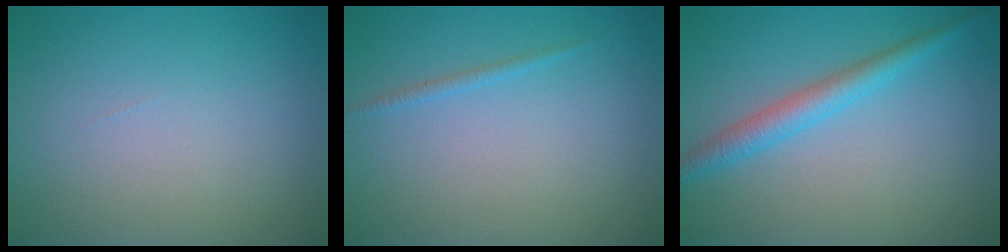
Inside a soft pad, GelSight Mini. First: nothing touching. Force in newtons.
{"total": 0.7, "press": 0.7, "slide": 0.1}
{"total": 2.9, "press": 2.9, "slide": 0.2}